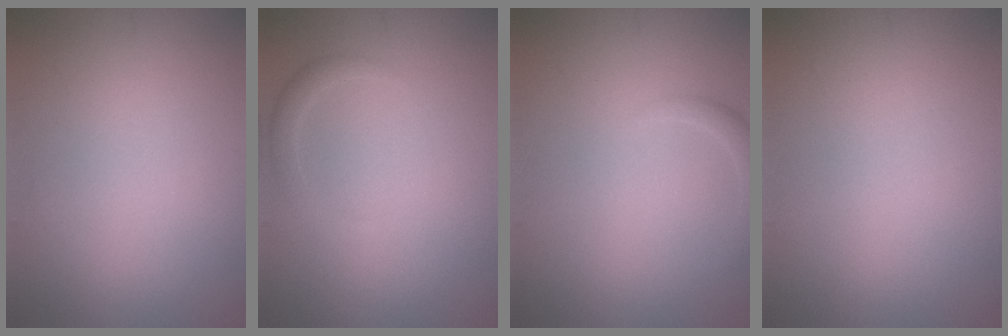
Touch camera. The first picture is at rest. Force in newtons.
{"total": 1.3, "press": 1.3, "slide": 0.1}
{"total": 1.4, "press": 1.4, "slide": 0.1}
{"total": 0.0}